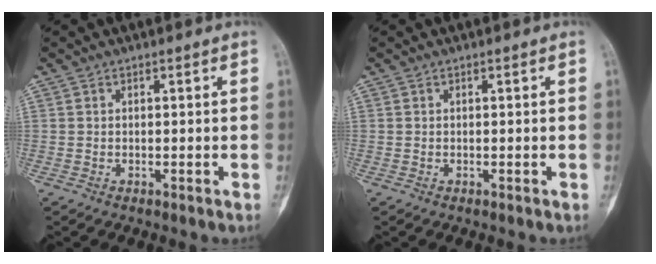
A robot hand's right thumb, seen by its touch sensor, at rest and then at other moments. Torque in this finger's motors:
{"motor_torque": [0.00, 0.00, 0.03, 0.01, 0.00]}